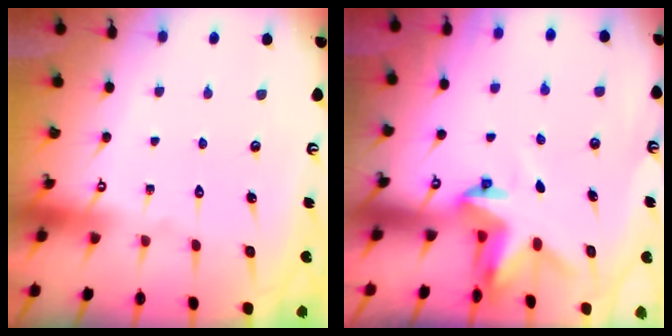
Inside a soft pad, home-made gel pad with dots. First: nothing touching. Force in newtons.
{"total": 3.3, "press": 3.3, "slide": 0.2}